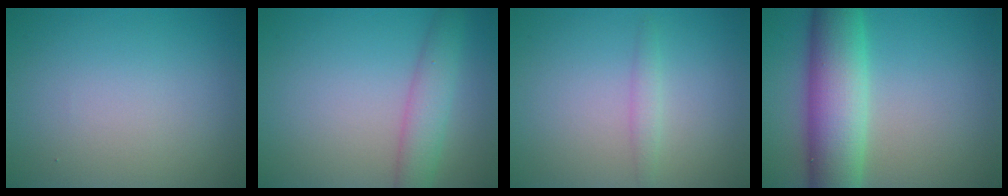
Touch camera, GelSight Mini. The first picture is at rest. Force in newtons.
{"total": 3.5, "press": 3.5, "slide": 0.1}
{"total": 1.3, "press": 1.3, "slide": 0.0}
{"total": 8.9, "press": 8.9, "slide": 0.5}